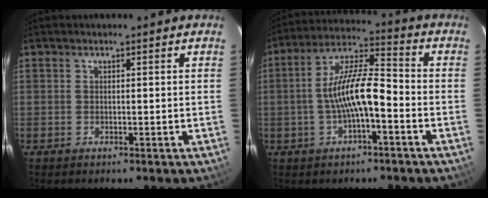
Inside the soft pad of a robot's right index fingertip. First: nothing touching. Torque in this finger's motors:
{"motor_torque": [1.18, -0.43, 0.81, 0.21]}